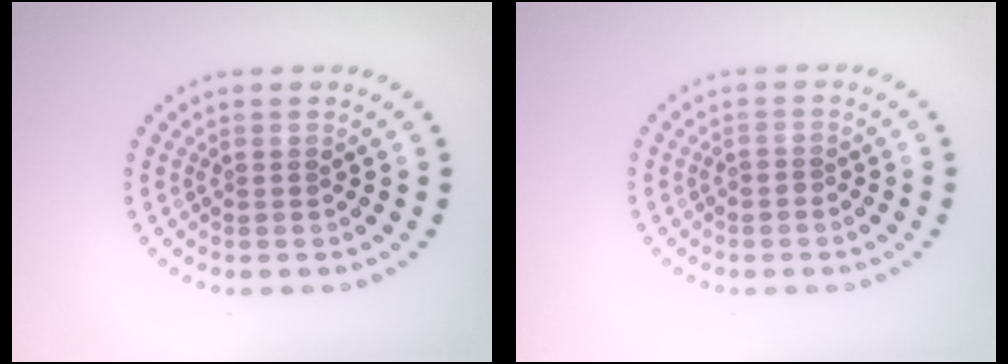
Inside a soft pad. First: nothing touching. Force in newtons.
{"total": 0.5, "press": 0.2, "slide": 0.5}